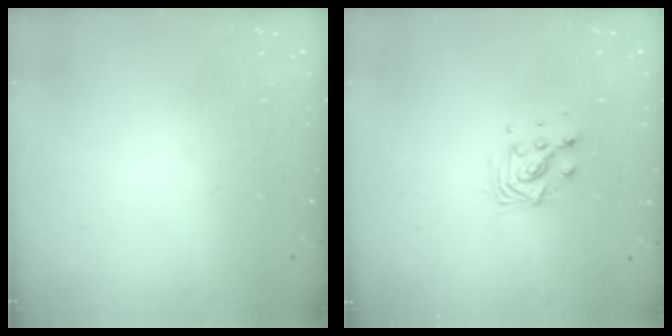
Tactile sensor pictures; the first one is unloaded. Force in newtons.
{"total": 7.3, "press": 7.3, "slide": 0.5}